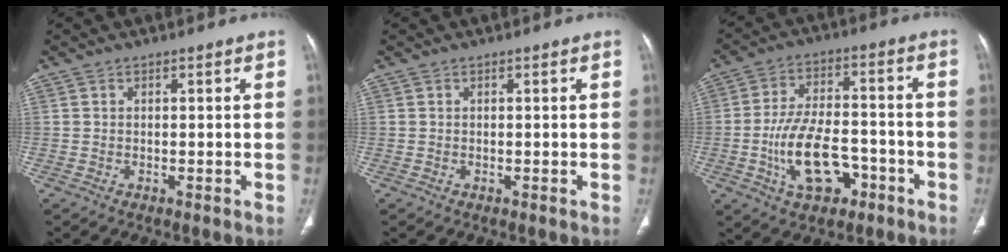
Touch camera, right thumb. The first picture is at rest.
{"total": 0.0}
{"total": 13.4, "force": [-4.9, 7.6, 9.9], "torque": [-0.162, 0.034, -0.079]}